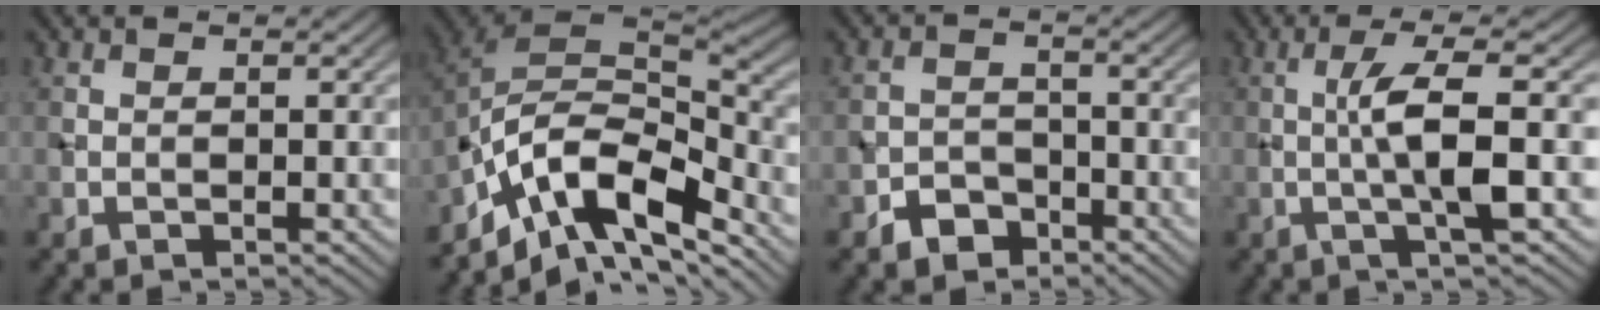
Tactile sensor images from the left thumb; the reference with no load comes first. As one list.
[{"total": 12.4, "force": [-7.1, 5.7, 8.4], "torque": [-0.177, 0.004, -0.134]}, {"total": 3.5, "force": [-2.5, 2.2, 1.2], "torque": [-0.017, 0.001, -0.053]}, {"total": 6.0, "force": [-0.4, 0.6, 6.0], "torque": [-0.109, 0.015, -0.014]}]